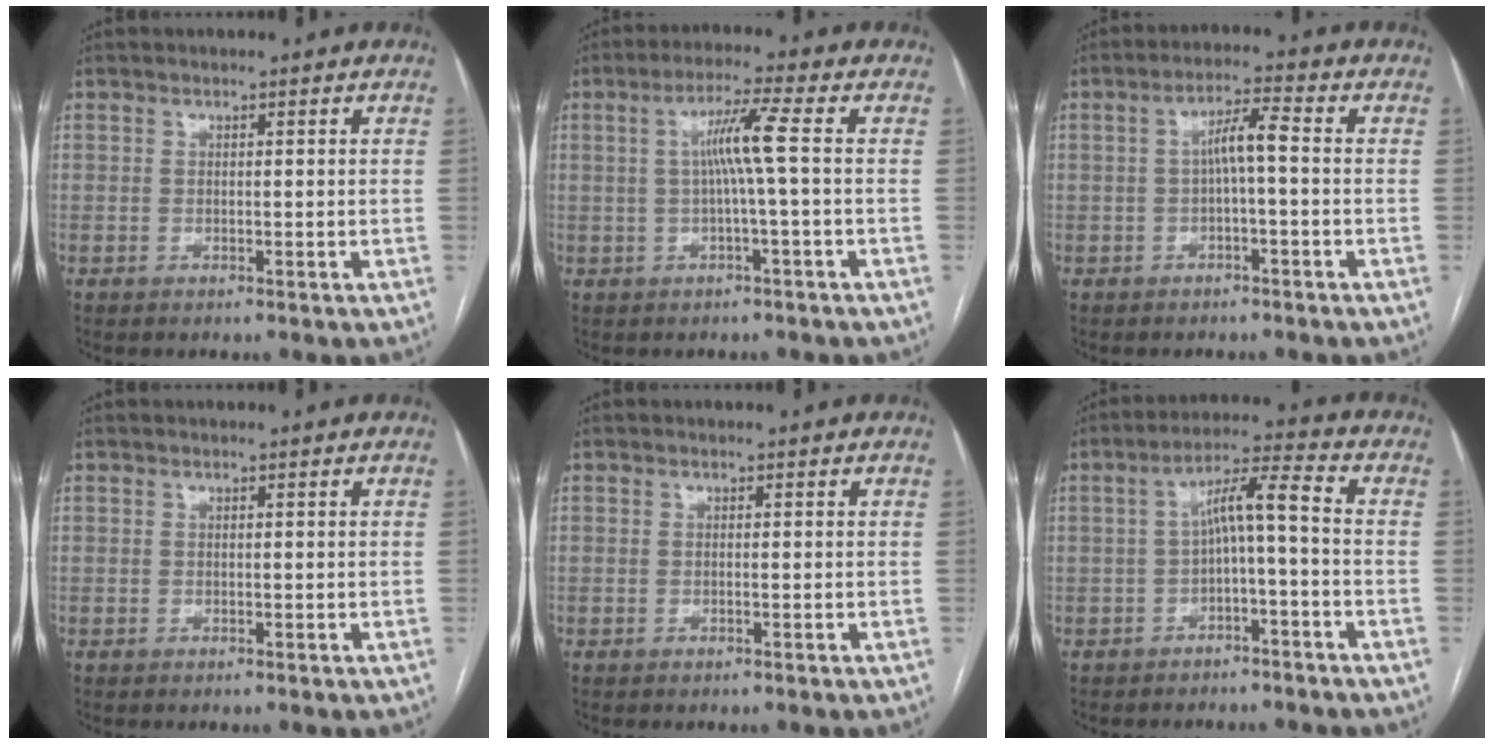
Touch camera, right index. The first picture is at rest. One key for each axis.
{"total": 5.9, "fx": 0.3, "fy": -0.9, "fz": 5.9, "tx": -0.106, "ty": 0.011, "tz": 0.009}
{"total": 4.6, "fx": -0.2, "fy": 0.5, "fz": 4.6, "tx": -0.080, "ty": 0.017, "tz": -0.001}
{"total": 0.0}
{"total": 0.0}
{"total": 6.8, "fx": -1.0, "fy": 0.8, "fz": 6.7, "tx": -0.116, "ty": 0.034, "tz": -0.014}